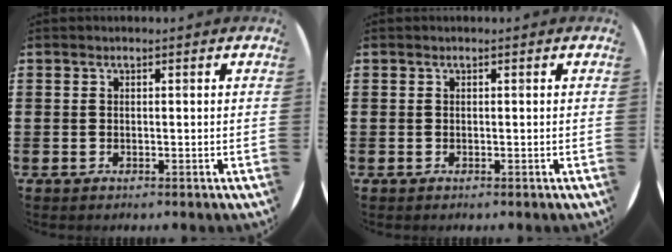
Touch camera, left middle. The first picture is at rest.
{"total": 0.0}